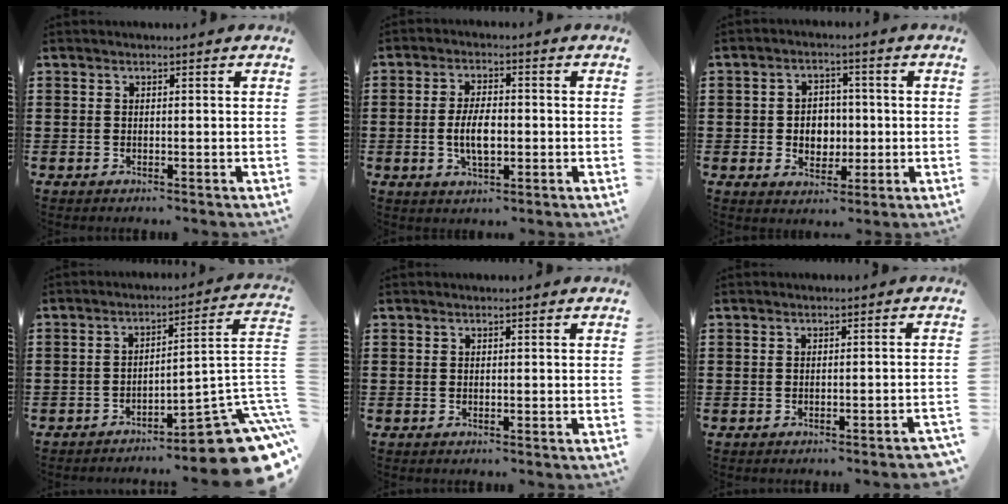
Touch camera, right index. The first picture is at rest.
{"total": 5.5, "force": [-0.7, 2.3, 4.9], "torque": [-0.094, -0.005, -0.017]}
{"total": 4.4, "force": [-0.3, 3.9, 2.1], "torque": [-0.036, 0.005, -0.011]}
{"total": 10.6, "force": [-7.3, 1.5, 7.5], "torque": [-0.090, 0.009, -0.135]}
{"total": 0.0}
{"total": 1.1, "force": [-0.9, -0.2, 0.6], "torque": [-0.009, -0.002, -0.017]}